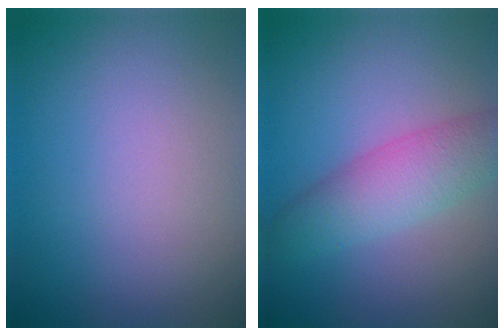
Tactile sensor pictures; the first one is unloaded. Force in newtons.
{"total": 4.5, "press": 4.5, "slide": 0.0}